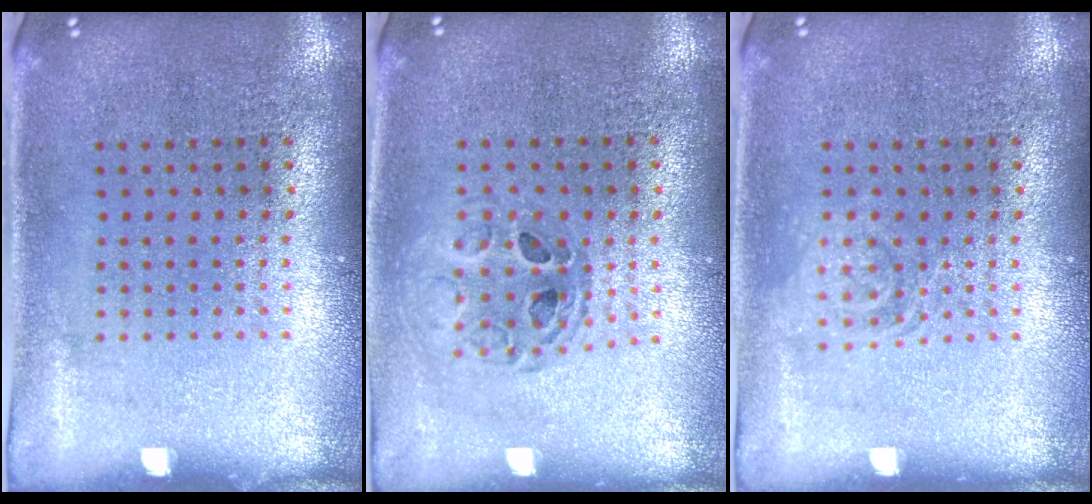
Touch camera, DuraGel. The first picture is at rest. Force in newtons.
{"total": 0.8, "press": 0.8, "slide": 0.1}
{"total": 1.5, "press": 1.5, "slide": 0.3}